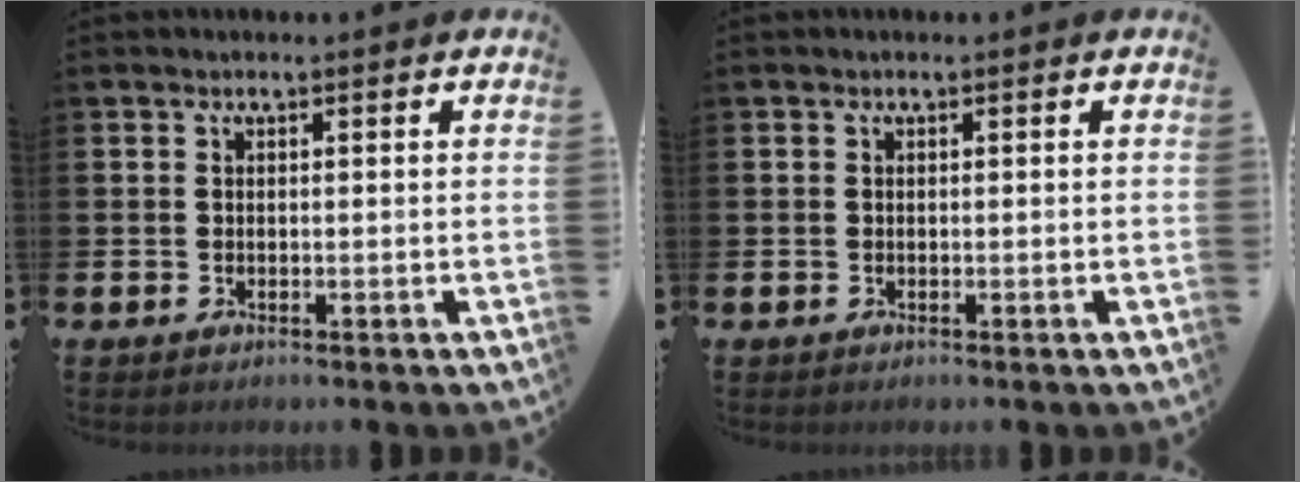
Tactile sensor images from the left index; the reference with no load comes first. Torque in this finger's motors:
{"motor_torque": [-0.02, 0.02, 0.00, 0.01]}